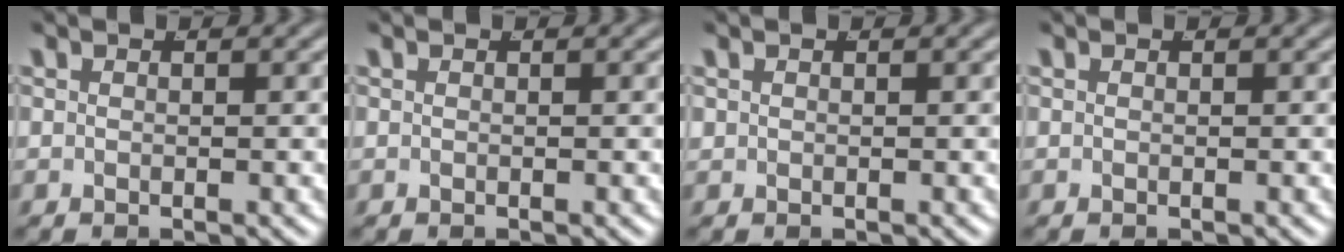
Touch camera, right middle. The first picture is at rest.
{"total": 0.0}
{"total": 0.0}
{"total": 0.0}